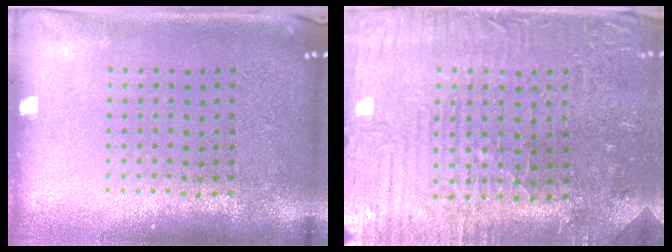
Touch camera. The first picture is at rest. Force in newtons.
{"total": 2.3, "press": 2.2, "slide": 0.4}